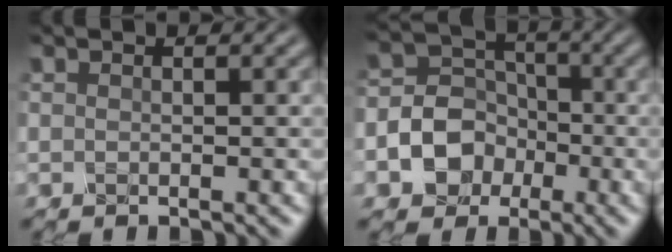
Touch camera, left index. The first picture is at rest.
{"total": 5.4, "force": [-2.5, 4.4, 1.8], "torque": [-0.006, -0.002, -0.062]}